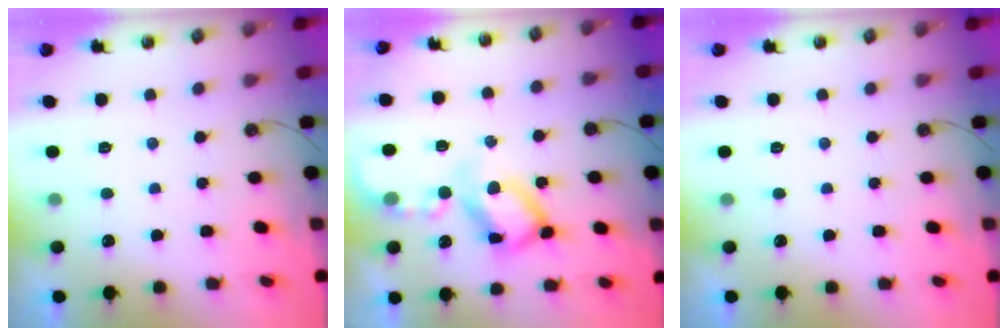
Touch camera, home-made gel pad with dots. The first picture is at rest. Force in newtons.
{"total": 13.7, "press": 13.7, "slide": 1.3}
{"total": 0.0}